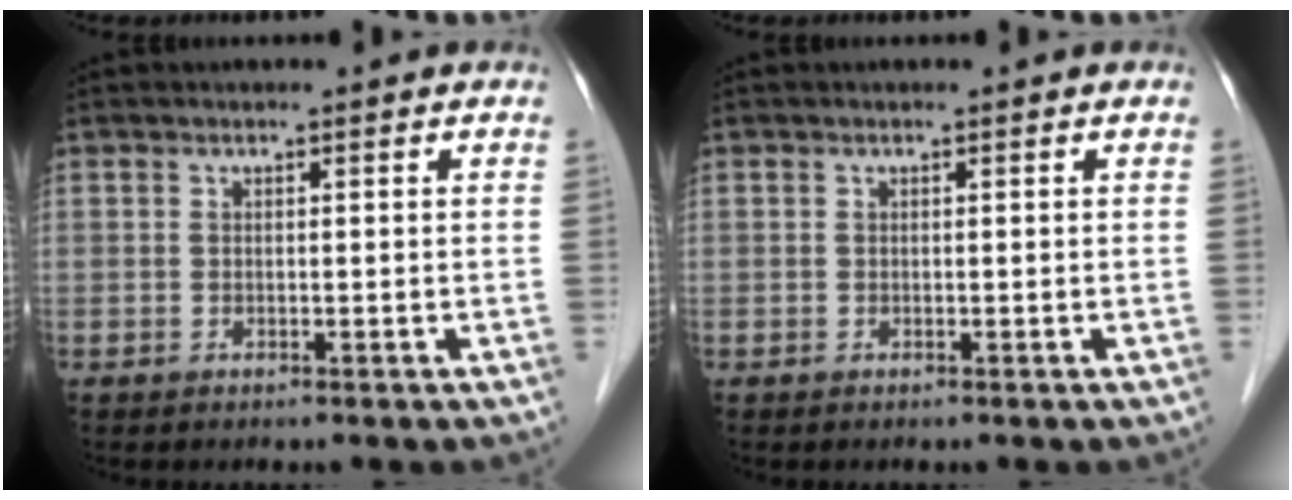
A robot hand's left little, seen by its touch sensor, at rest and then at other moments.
{"total": 0.0}